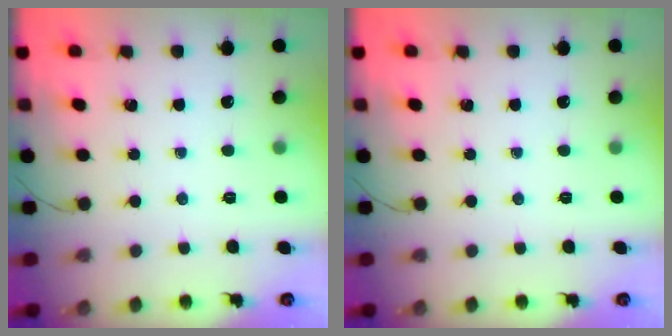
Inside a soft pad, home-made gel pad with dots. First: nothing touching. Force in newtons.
{"total": 0.0}